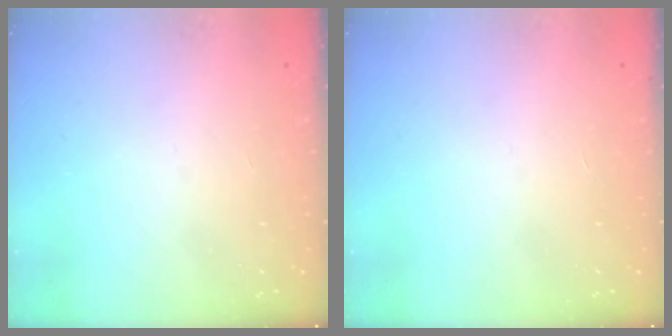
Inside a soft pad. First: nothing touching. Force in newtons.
{"total": 0.0}